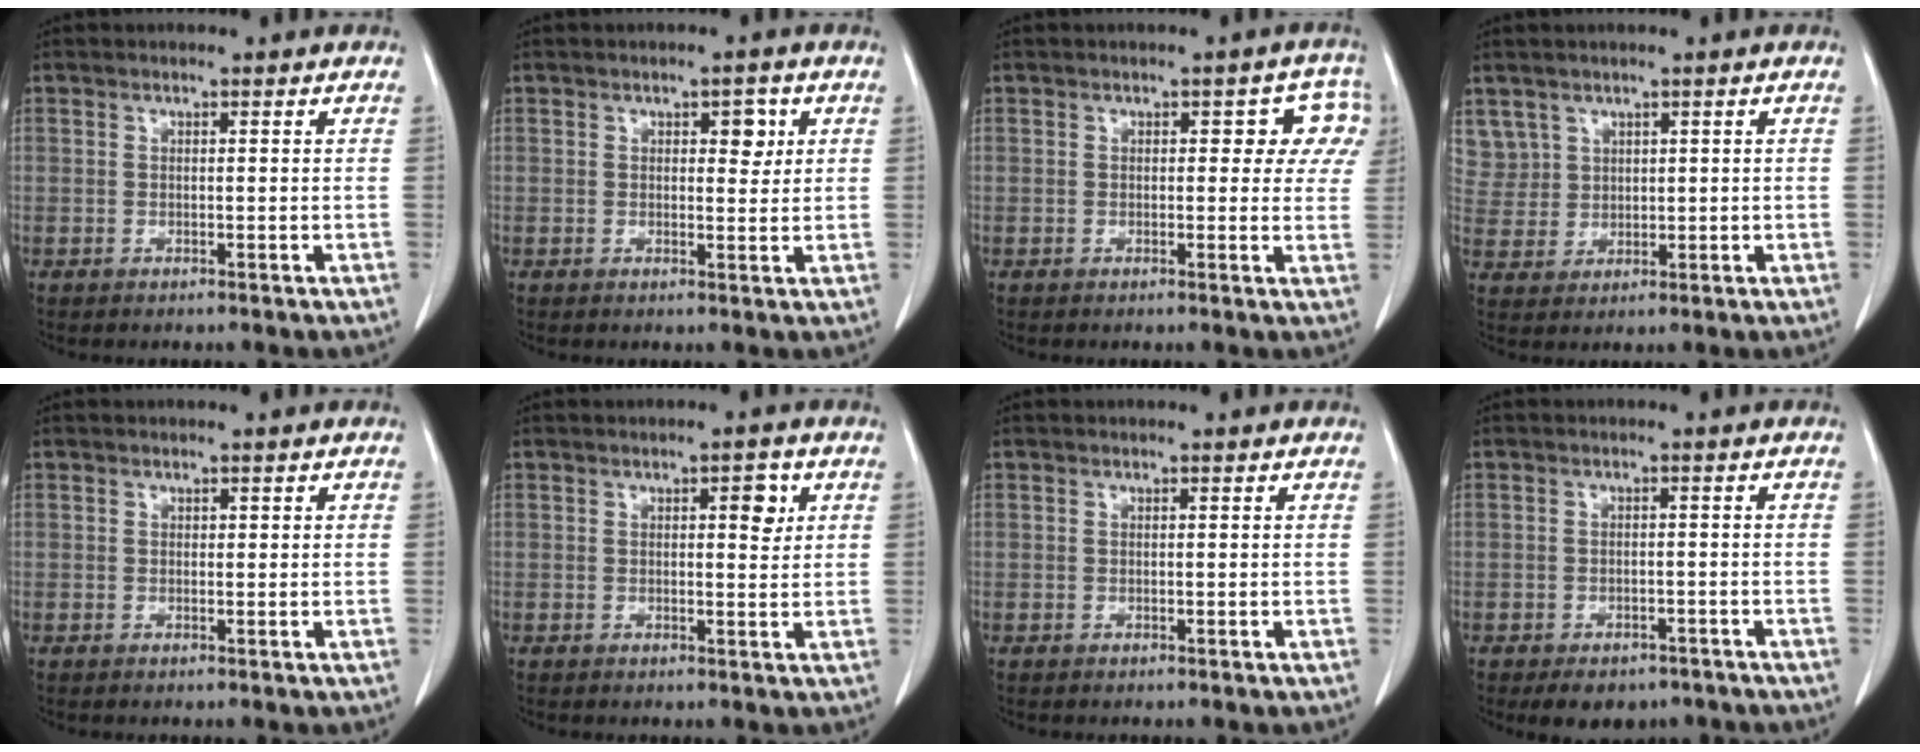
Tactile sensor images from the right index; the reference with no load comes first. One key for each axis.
{"total": 3.0, "fx": 1.1, "fy": 1.5, "fz": 2.3, "tx": -0.027, "ty": 0.002, "tz": 0.016}
{"total": 5.5, "fx": 1.8, "fy": 3.2, "fz": 4.1, "tx": -0.019, "ty": 0.019, "tz": 0.014}
{"total": 5.2, "fx": 3.0, "fy": 4.3, "fz": -0.2, "tx": 0.007, "ty": 0.008, "tz": 0.069}
{"total": 0.5, "fx": 0.2, "fy": 0.4, "fz": 0.3, "tx": 0.002, "ty": 0.002, "tz": 0.002}
{"total": 2.9, "fx": 1.1, "fy": 1.0, "fz": 2.5, "tx": -0.032, "ty": -0.001, "tz": 0.015}
{"total": 0.0}
{"total": 6.9, "fx": -5.2, "fy": 3.8, "fz": 2.4, "tx": -0.022, "ty": 0.006, "tz": -0.065}